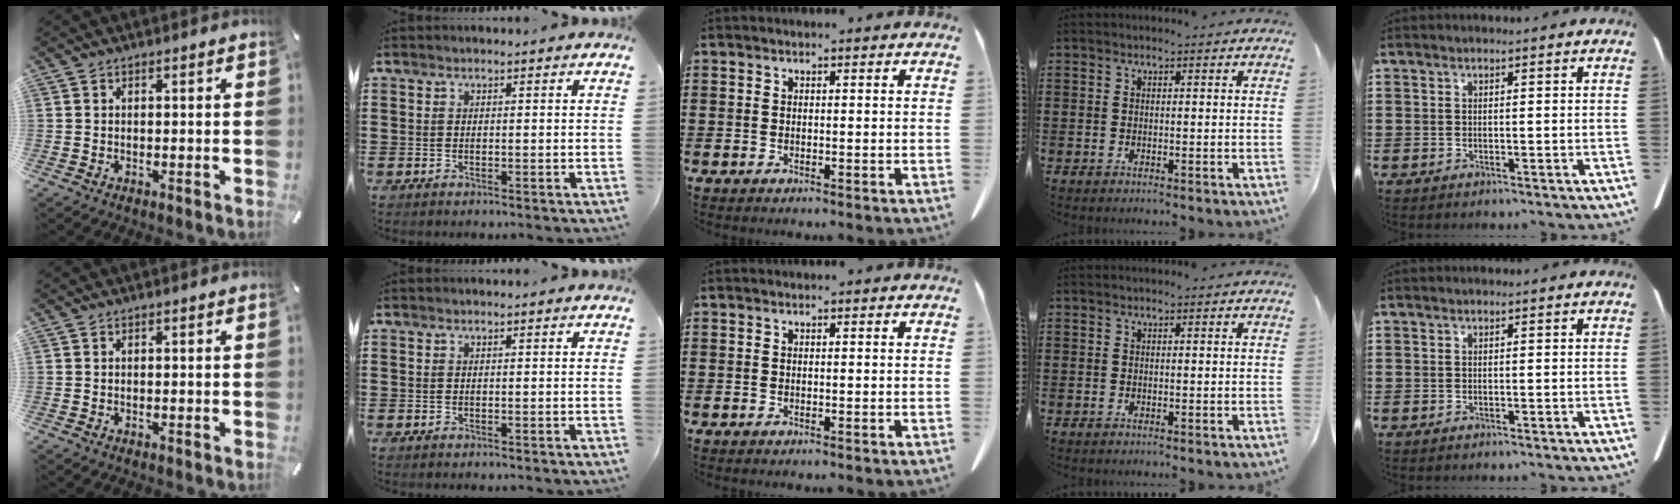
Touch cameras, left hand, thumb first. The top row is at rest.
{}